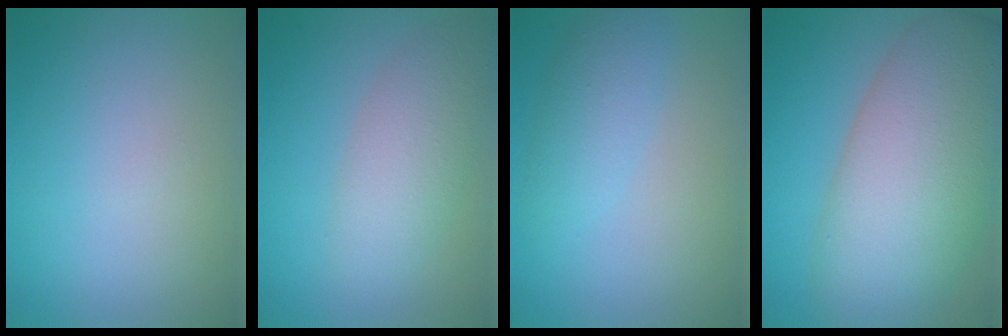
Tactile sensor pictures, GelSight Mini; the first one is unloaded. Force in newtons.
{"total": 4.4, "press": 4.4, "slide": 0.1}
{"total": 2.8, "press": 2.8, "slide": 0.1}
{"total": 12.8, "press": 12.8, "slide": 0.5}